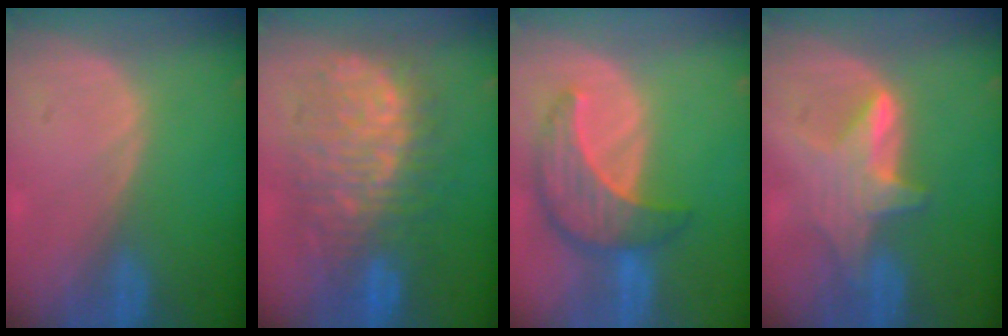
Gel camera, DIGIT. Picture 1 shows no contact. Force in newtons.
{"total": 12.3, "press": 12.2, "slide": 1.3}
{"total": 8.6, "press": 7.8, "slide": 3.6}
{"total": 6.1, "press": 6.0, "slide": 0.5}